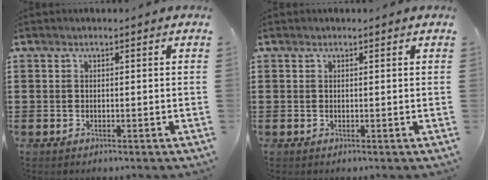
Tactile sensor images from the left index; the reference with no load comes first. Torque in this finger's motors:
{"motor_torque": [2.14, 0.00, 0.20, -0.01]}